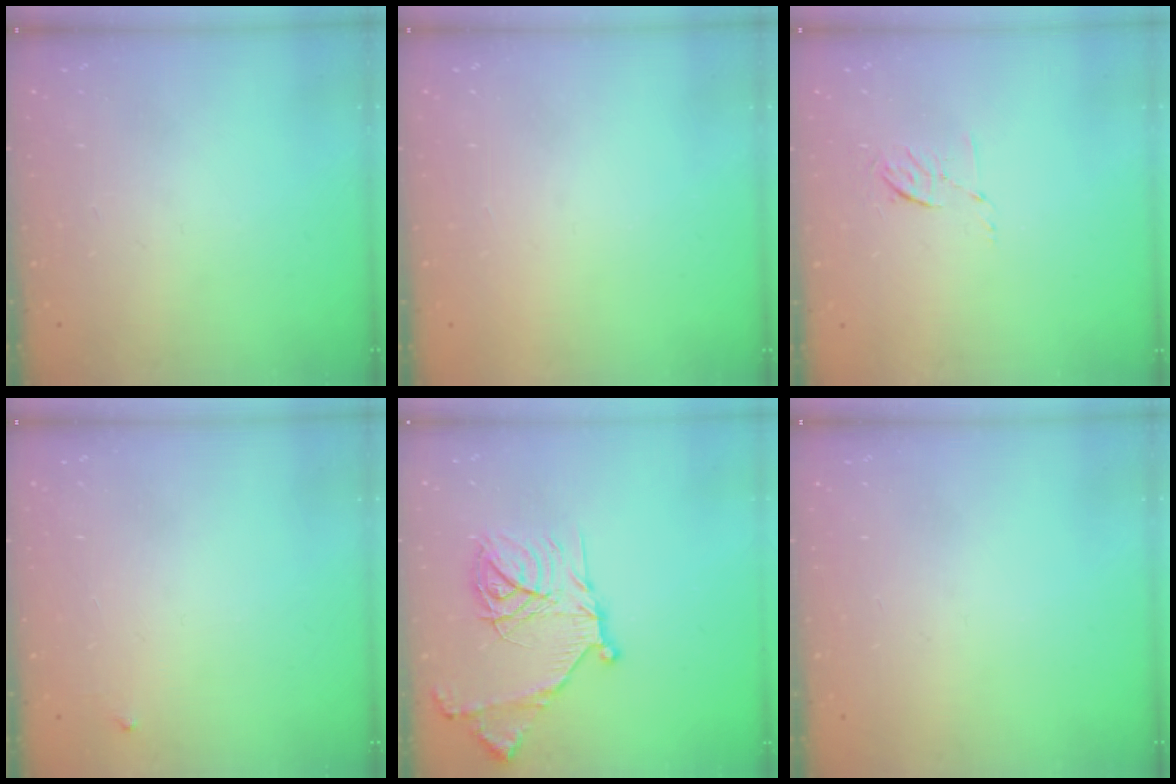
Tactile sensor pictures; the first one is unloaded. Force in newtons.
{"total": 1.6, "press": 1.6, "slide": 0.1}
{"total": 5.4, "press": 5.1, "slide": 1.8}
{"total": 3.6, "press": 3.6, "slide": 0.4}
{"total": 19.2, "press": 19.1, "slide": 1.7}
{"total": 0.0}